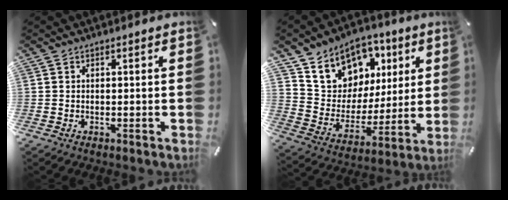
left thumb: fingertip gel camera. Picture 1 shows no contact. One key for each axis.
{"total": 11.9, "fx": 6.7, "fy": 9.7, "fz": 1.2, "tx": -0.027, "ty": -0.068, "tz": 0.129}